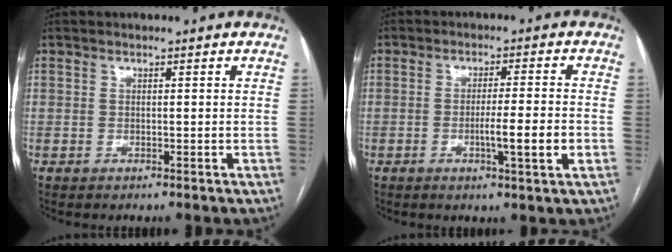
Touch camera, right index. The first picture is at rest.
{"total": 6.3, "force": [-1.8, -0.2, 6.1], "torque": [-0.095, -0.007, -0.027]}